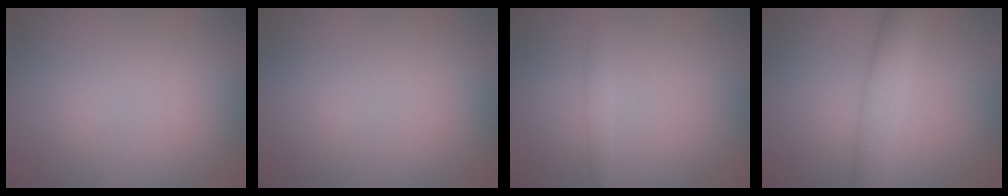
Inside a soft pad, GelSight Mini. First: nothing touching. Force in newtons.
{"total": 0.0}
{"total": 0.8, "press": 0.8, "slide": 0.0}
{"total": 3.3, "press": 3.3, "slide": 0.1}